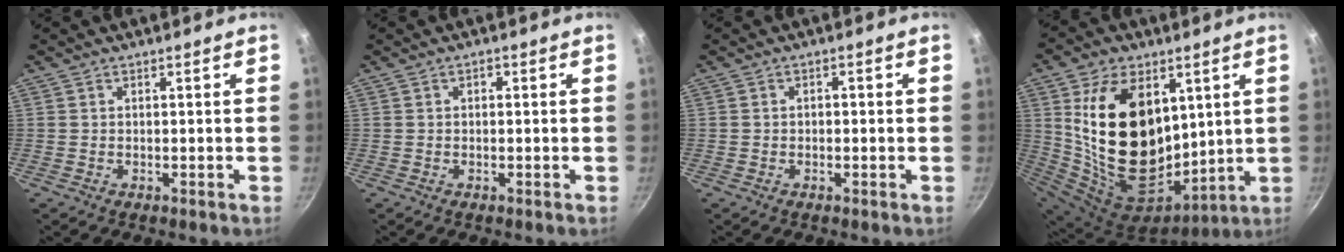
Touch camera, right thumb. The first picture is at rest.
{"total": 0.9, "force": [0.1, 0.6, 0.6], "torque": [-0.009, 0.009, 0.001]}
{"total": 1.1, "force": [-0.3, 0.8, 0.7], "torque": [-0.012, 0.007, -0.005]}
{"total": 25.7, "force": [7.3, 16.5, 18.3], "torque": [-0.306, -0.048, 0.143]}